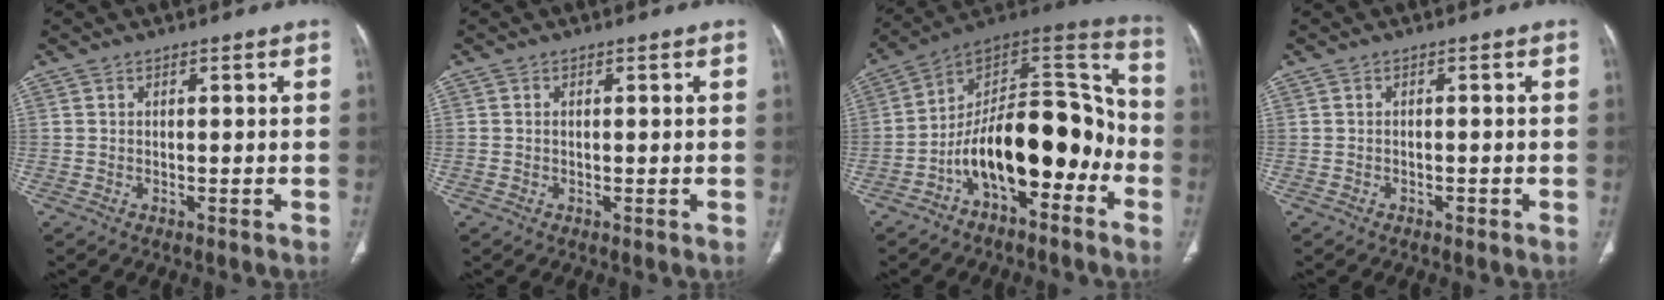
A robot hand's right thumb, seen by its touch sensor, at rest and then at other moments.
{"total": 0.5, "force": [0.0, 0.4, 0.3], "torque": [-0.010, 0.005, 0.003]}
{"total": 20.3, "force": [-7.3, 10.6, 15.7], "torque": [-0.207, 0.099, -0.114]}
{"total": 1.2, "force": [-0.7, 0.6, 0.8], "torque": [-0.014, 0.004, -0.012]}